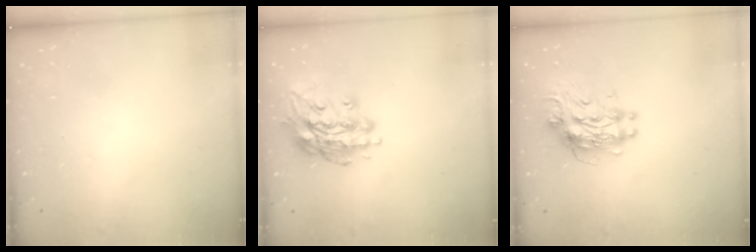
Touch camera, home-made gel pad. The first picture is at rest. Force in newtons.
{"total": 15.3, "press": 15.3, "slide": 0.8}
{"total": 11.5, "press": 11.4, "slide": 0.9}